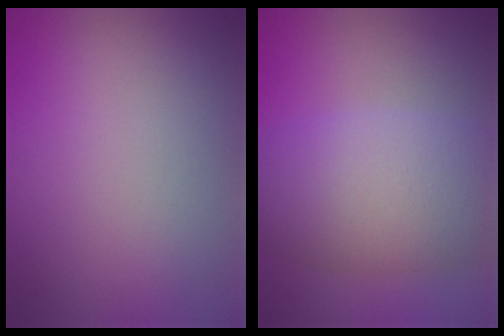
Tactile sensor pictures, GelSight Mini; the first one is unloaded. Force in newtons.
{"total": 8.4, "press": 8.4, "slide": 0.4}